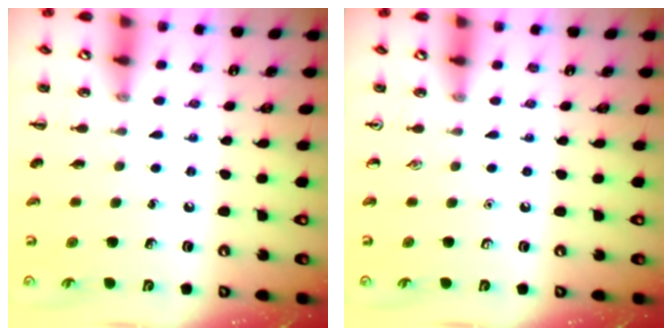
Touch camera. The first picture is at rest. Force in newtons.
{"total": 0.0}